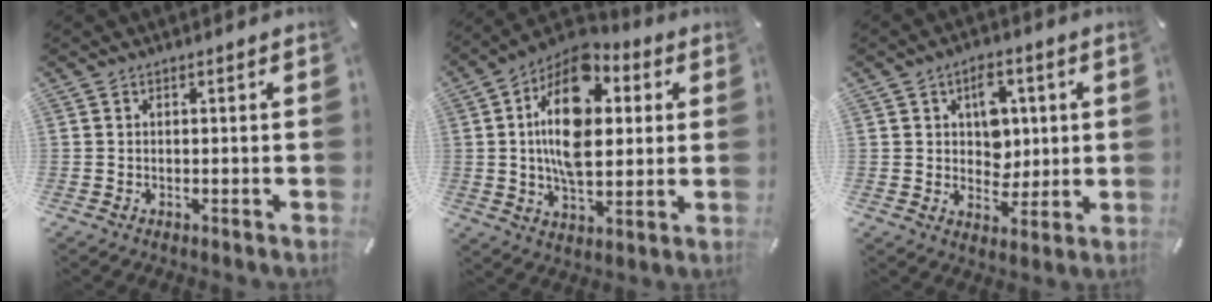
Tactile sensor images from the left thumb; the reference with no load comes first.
{"total": 18.5, "force": [3.6, 11.4, 14.1], "torque": [-0.265, -0.011, 0.055]}
{"total": 7.9, "force": [2.1, 6.2, 4.3], "torque": [-0.051, 0.000, 0.031]}